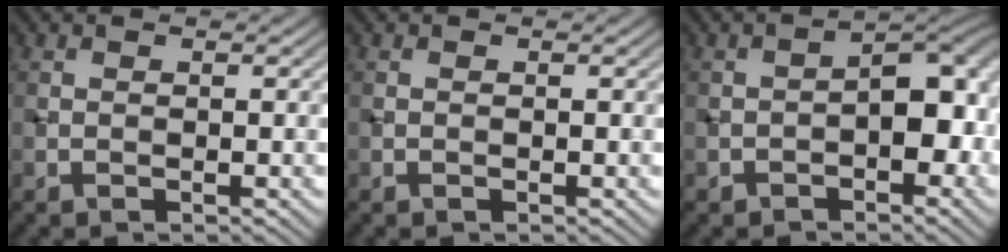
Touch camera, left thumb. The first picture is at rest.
{"total": 0.0}
{"total": 7.6, "force": [-2.1, 4.3, 6.0], "torque": [-0.069, 0.008, -0.038]}